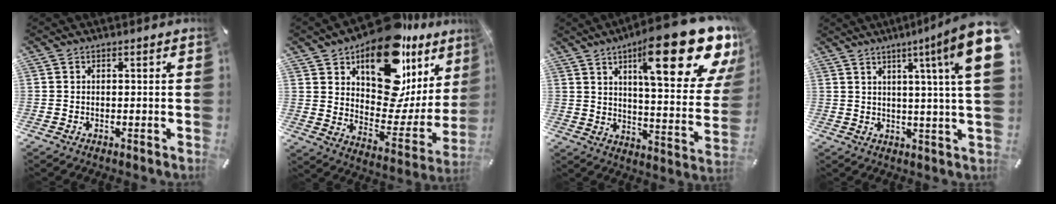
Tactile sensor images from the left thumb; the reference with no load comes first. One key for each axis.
{"total": 20.8, "fx": 12.4, "fy": 12.0, "fz": 11.6, "tx": -0.146, "ty": -0.108, "tz": 0.211}
{"total": 27.4, "fx": 15.4, "fy": 8.4, "fz": 21.0, "tx": -0.295, "ty": -0.107, "tz": 0.246}
{"total": 14.1, "fx": 5.5, "fy": 0.1, "fz": 13.0, "tx": -0.200, "ty": -0.040, "tz": 0.073}